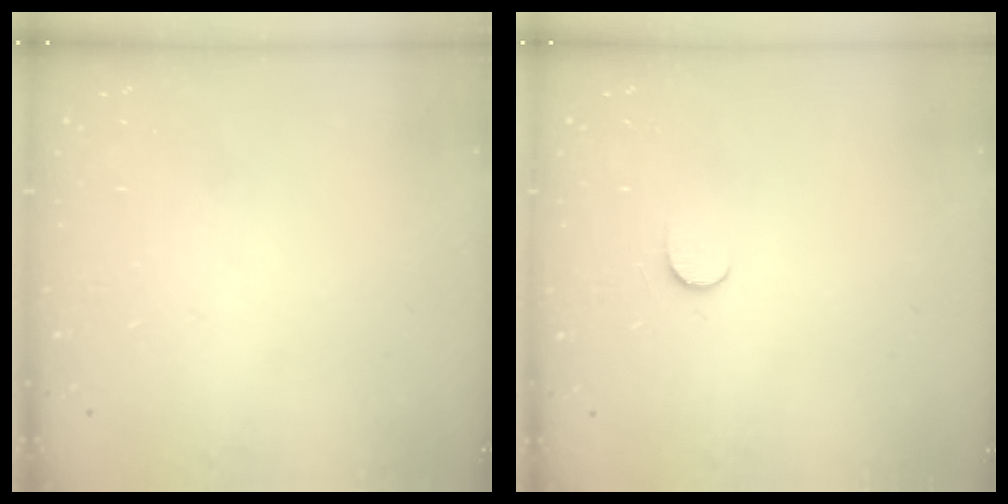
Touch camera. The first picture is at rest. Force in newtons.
{"total": 3.9, "press": 3.9, "slide": 0.4}